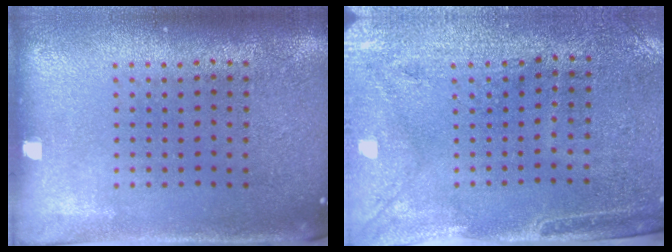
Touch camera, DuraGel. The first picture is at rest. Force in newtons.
{"total": 3.0, "press": 2.5, "slide": 1.5}